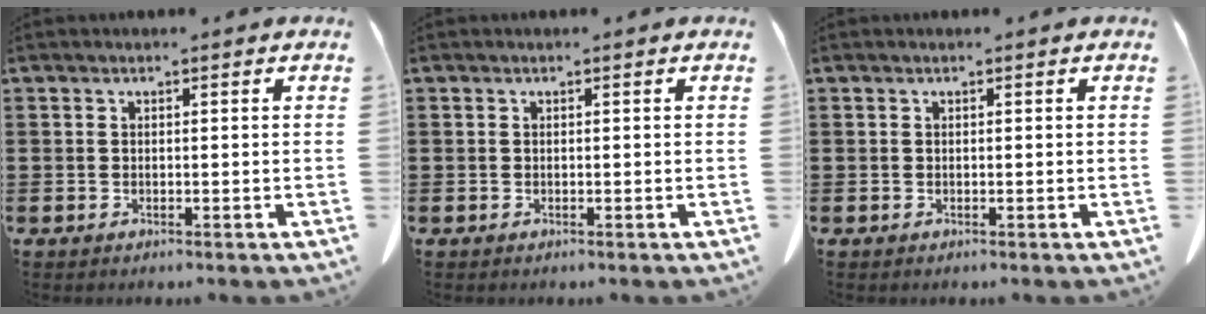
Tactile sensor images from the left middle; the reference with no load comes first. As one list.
[{"total": 0.0}, {"total": 0.0}]